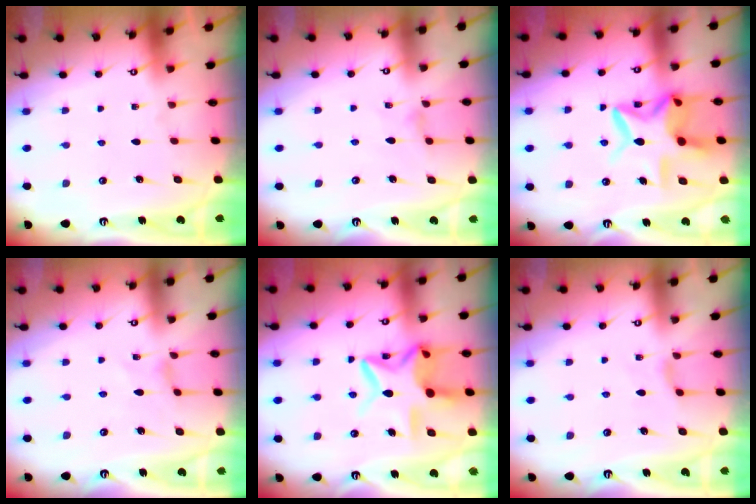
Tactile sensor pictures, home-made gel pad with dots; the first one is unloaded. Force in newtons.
{"total": 1.2, "press": 1.2, "slide": 0.3}
{"total": 14.0, "press": 14.0, "slide": 1.6}
{"total": 0.0}
{"total": 13.9, "press": 13.9, "slide": 1.0}
{"total": 2.7, "press": 2.7, "slide": 0.6}